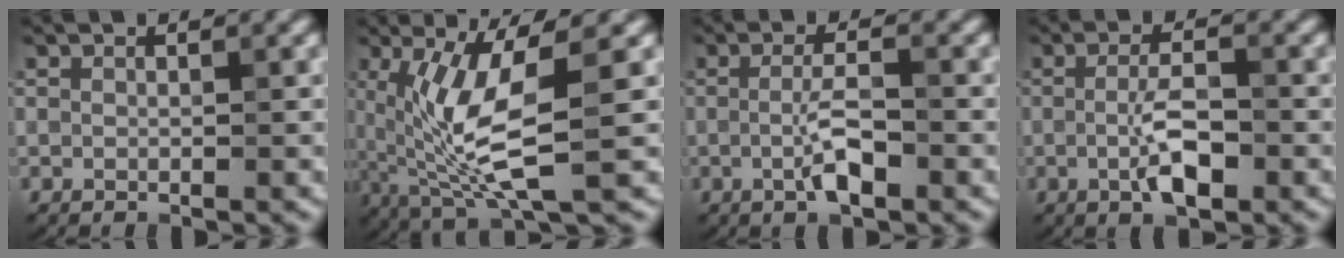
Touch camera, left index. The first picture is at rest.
{"total": 8.0, "force": [0.4, 2.0, 7.7], "torque": [-0.158, -0.014, 0.016]}
{"total": 3.1, "force": [-0.8, 0.7, 2.9], "torque": [-0.056, -0.001, -0.018]}
{"total": 3.8, "force": [-0.8, 1.1, 3.5], "torque": [-0.069, -0.002, -0.018]}